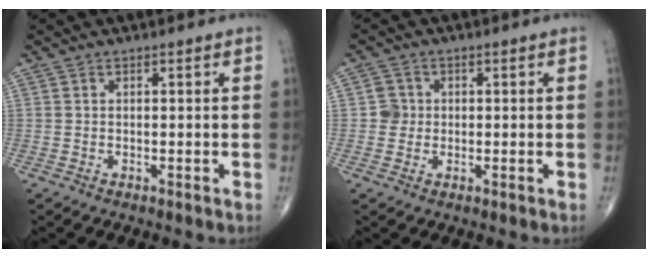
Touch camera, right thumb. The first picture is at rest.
{"total": 2.7, "force": [0.0, 2.7, 0.5], "torque": [0.013, 0.007, -0.003]}